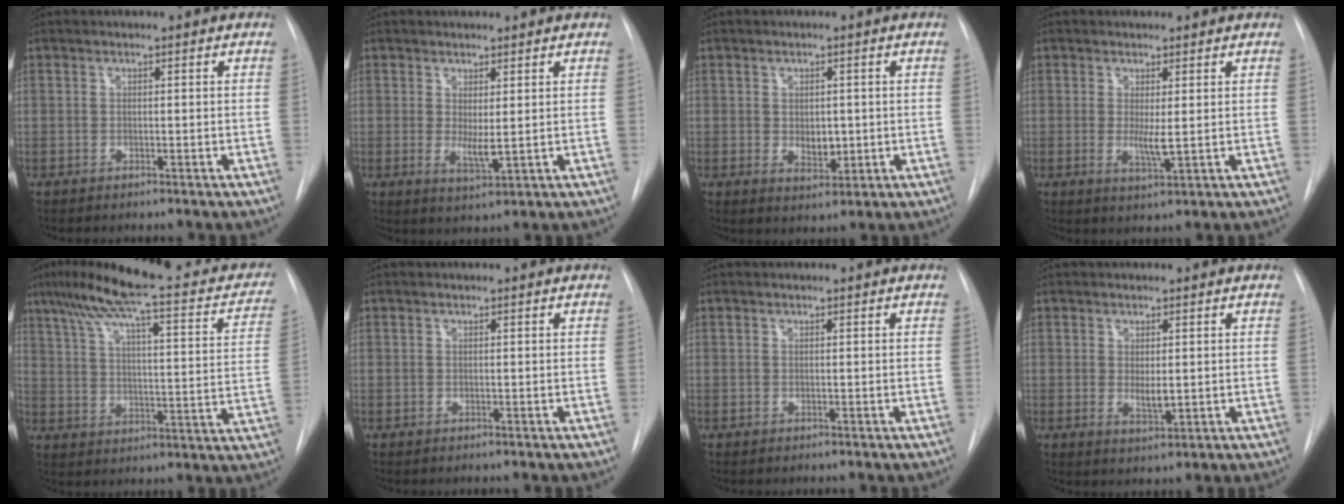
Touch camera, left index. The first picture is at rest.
{"total": 3.0, "force": [0.6, 0.6, 2.9], "torque": [-0.053, -0.011, 0.019]}
{"total": 3.2, "force": [0.1, 2.1, 2.5], "torque": [-0.036, -0.008, 0.011]}
{"total": 2.8, "force": [0.4, 0.4, 2.8], "torque": [-0.053, -0.010, 0.012]}
{"total": 25.7, "force": [20.2, 4.3, 15.3], "torque": [-0.230, 0.026, 0.264]}
{"total": 0.0}
{"total": 0.0}
{"total": 2.5, "force": [0.4, 1.0, 2.2], "torque": [-0.041, -0.010, 0.013]}